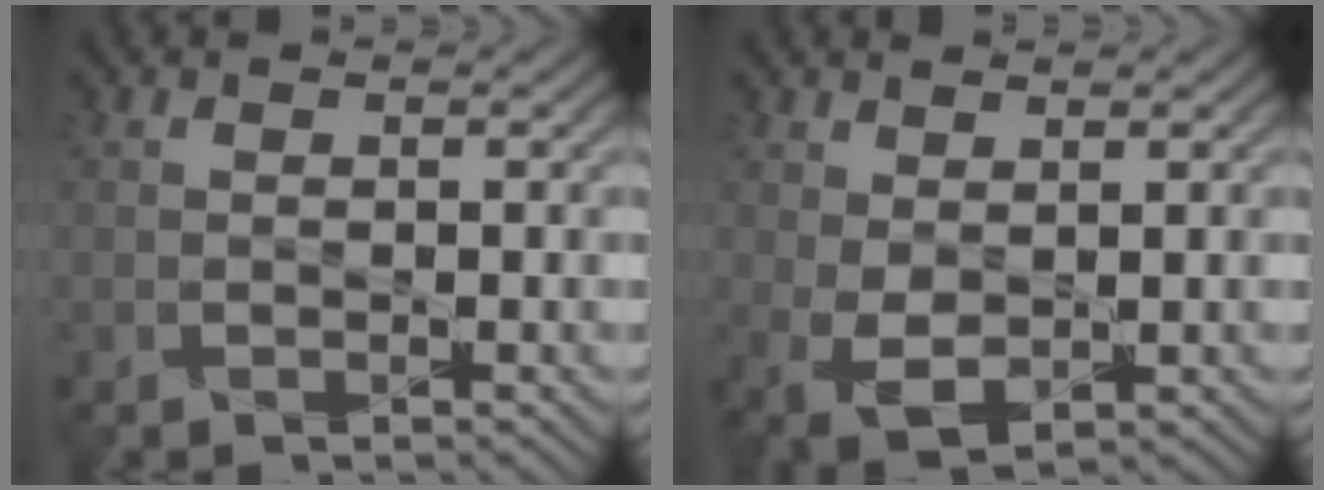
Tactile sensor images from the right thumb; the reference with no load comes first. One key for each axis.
{"total": 3.5, "fx": 0.8, "fy": 1.8, "fz": 2.9, "tx": -0.075, "ty": -0.002, "tz": 0.017}